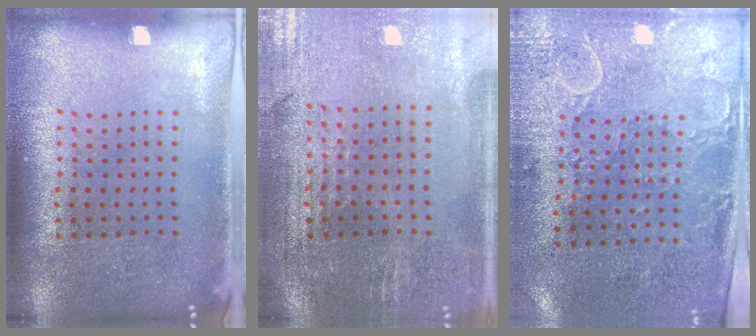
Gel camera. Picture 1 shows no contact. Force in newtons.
{"total": 0.9, "press": 0.8, "slide": 0.4}
{"total": 2.9, "press": 2.4, "slide": 1.7}